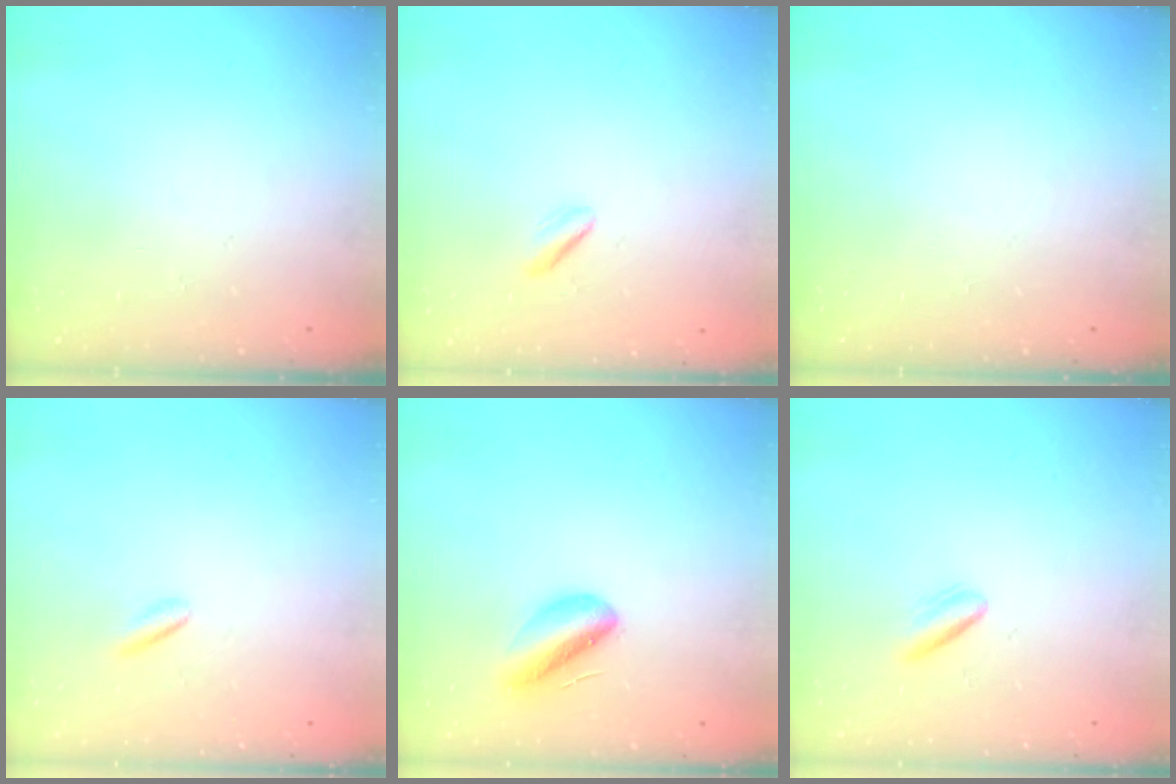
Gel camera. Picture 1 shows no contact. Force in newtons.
{"total": 1.7, "press": 1.6, "slide": 0.6}
{"total": 0.0}
{"total": 2.5, "press": 2.4, "slide": 0.7}
{"total": 7.9, "press": 7.7, "slide": 1.9}
{"total": 2.5, "press": 2.4, "slide": 0.9}